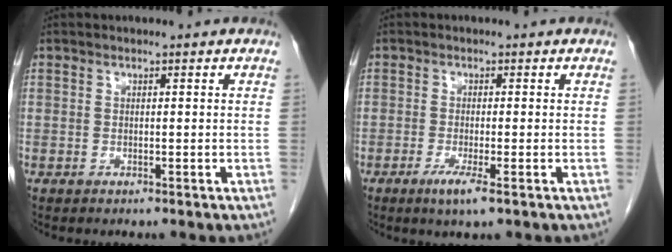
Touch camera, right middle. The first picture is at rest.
{"total": 3.2, "force": [-1.7, 0.1, 2.7], "torque": [-0.052, -0.009, -0.031]}